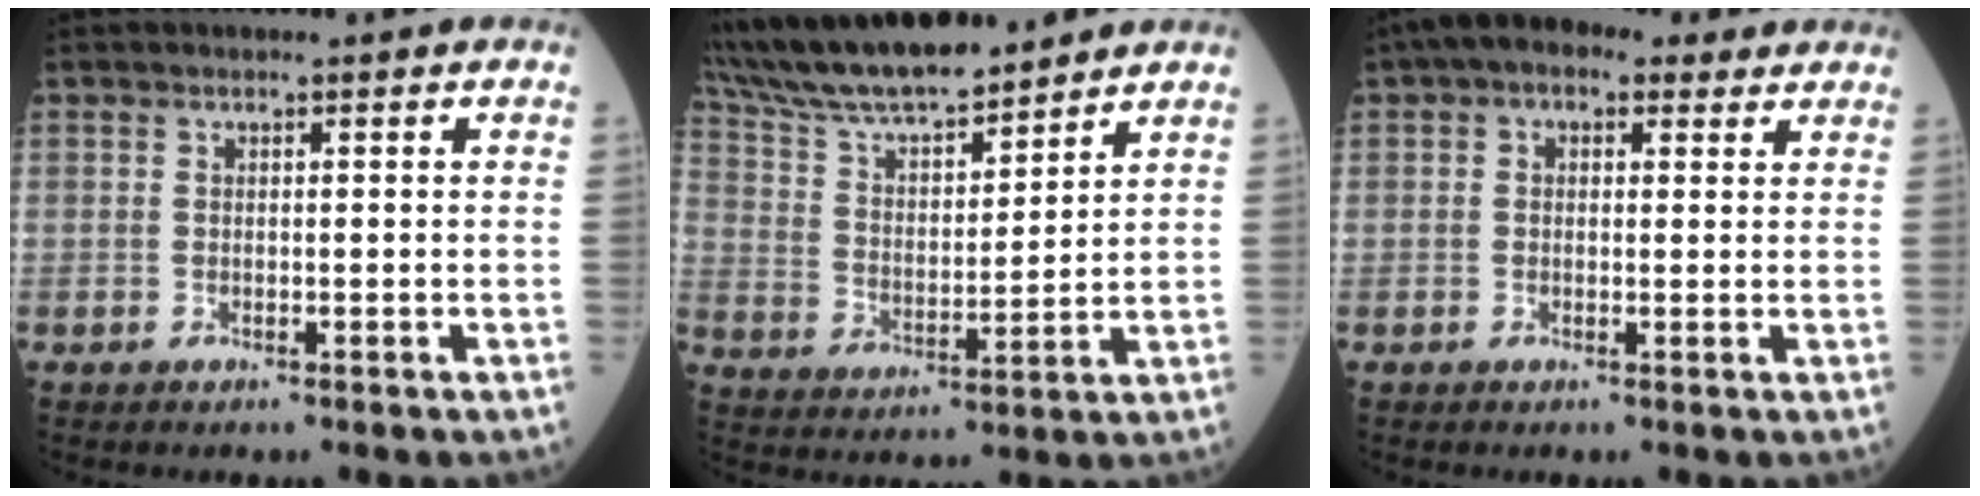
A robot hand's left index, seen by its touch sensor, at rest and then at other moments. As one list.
[{"total": 15.4, "force": [13.8, 2.4, 6.2], "torque": [-0.123, 0.019, 0.255]}, {"total": 6.6, "force": [4.0, 3.7, 3.8], "torque": [-0.060, 0.044, 0.058]}]